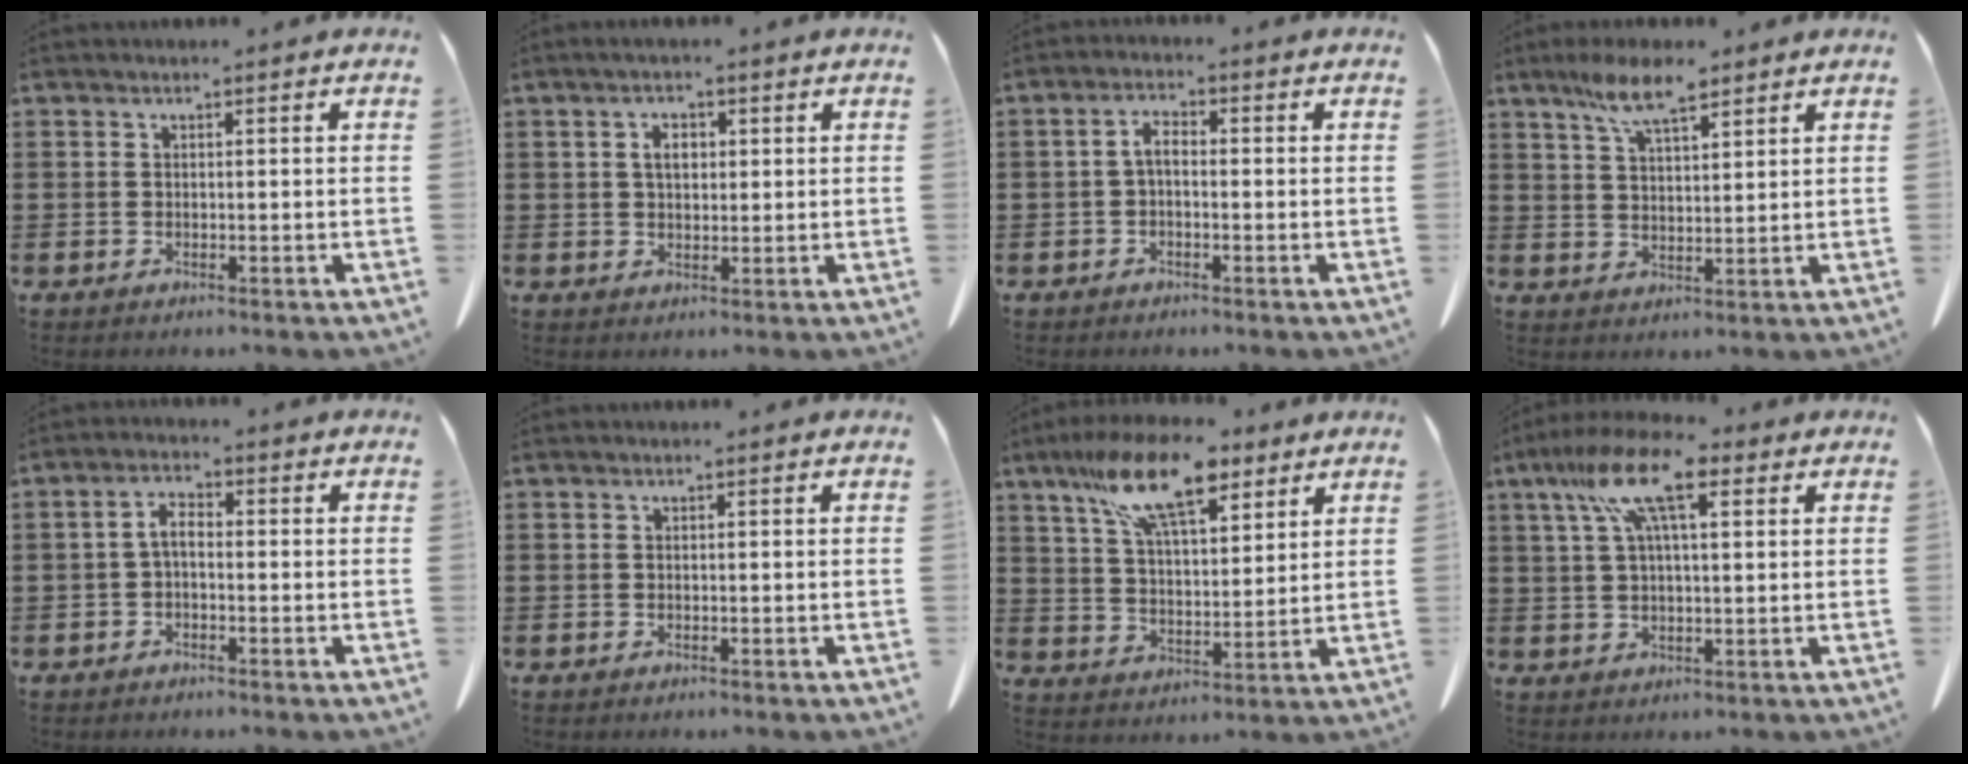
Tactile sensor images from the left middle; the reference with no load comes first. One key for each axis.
{"total": 3.2, "fx": 0.9, "fy": 1.7, "fz": 2.5, "tx": -0.047, "ty": 0.005, "tz": 0.013}
{"total": 2.8, "fx": -0.6, "fy": 1.1, "fz": 2.4, "tx": -0.056, "ty": 0.003, "tz": -0.016}
{"total": 7.5, "fx": 5.2, "fy": 1.8, "fz": 5.1, "tx": -0.110, "ty": -0.001, "tz": 0.094}
{"total": 3.1, "fx": -0.7, "fy": 1.3, "fz": 2.8, "tx": -0.061, "ty": 0.005, "tz": -0.017}
{"total": 0.0}
{"total": 14.4, "fx": 9.5, "fy": 4.9, "fz": 9.7, "tx": -0.193, "ty": -0.016, "tz": 0.167}
{"total": 11.7, "fx": 5.5, "fy": 3.9, "fz": 9.5, "tx": -0.206, "ty": 0.002, "tz": 0.094}